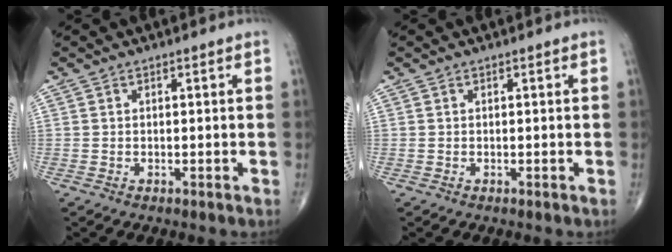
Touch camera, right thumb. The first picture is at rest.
{"total": 0.0}